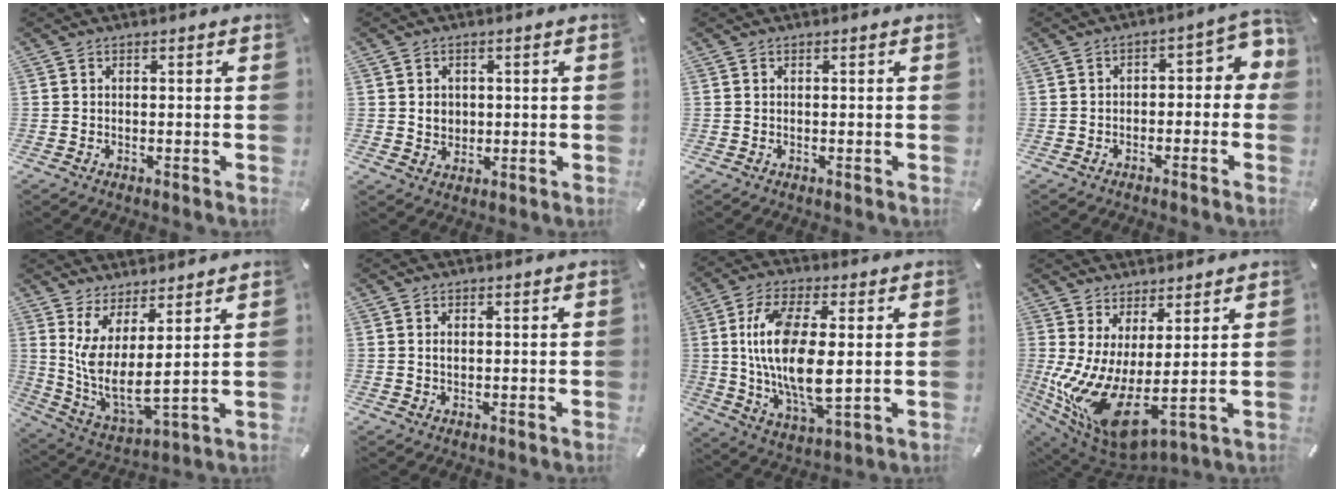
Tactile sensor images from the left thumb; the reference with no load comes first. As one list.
[{"total": 3.2, "force": [0.5, 3.1, 0.8], "torque": [-0.008, -0.004, 0.006]}, {"total": 0.0}, {"total": 5.8, "force": [-1.1, 3.5, 4.4], "torque": [-0.064, 0.007, -0.027]}, {"total": 7.7, "force": [3.7, 2.1, 6.4], "torque": [-0.161, -0.053, 0.070]}, {"total": 1.0, "force": [0.2, 0.5, 0.9], "torque": [-0.018, 0.002, 0.002]}, {"total": 16.2, "force": [2.0, 7.1, 14.5], "torque": [-0.302, -0.013, 0.032]}, {"total": 9.7, "force": [-1.4, 2.8, 9.2], "torque": [-0.195, -0.046, -0.022]}]